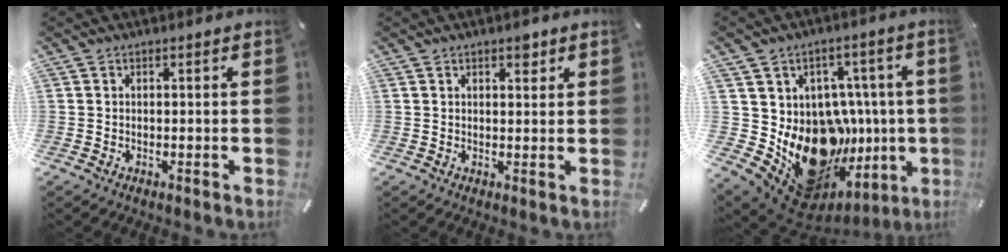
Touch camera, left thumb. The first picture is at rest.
{"total": 2.7, "force": [1.7, 1.3, 1.7], "torque": [-0.012, -0.007, 0.024]}
{"total": 20.3, "force": [-3.8, 16.0, 11.9], "torque": [-0.183, -0.025, -0.008]}